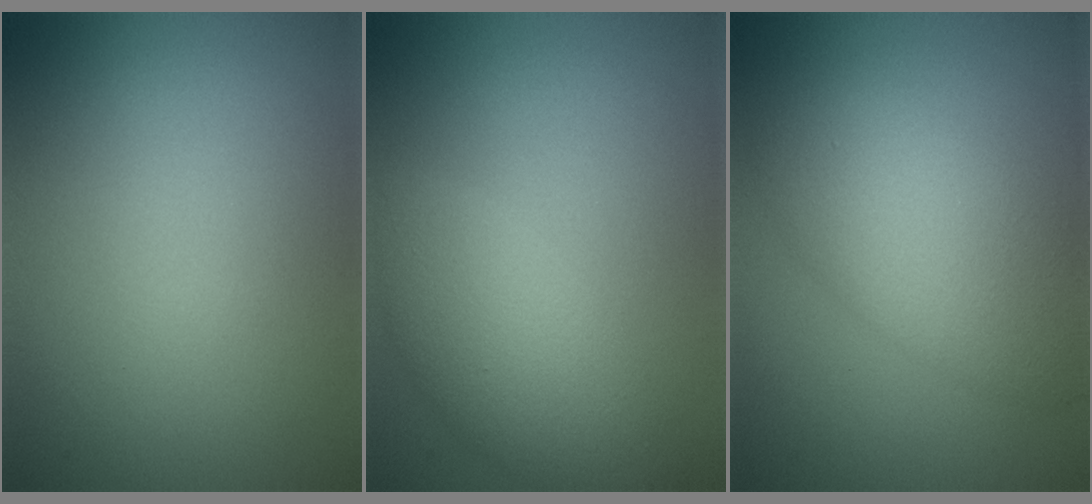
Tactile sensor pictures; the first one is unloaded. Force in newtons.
{"total": 4.7, "press": 4.7, "slide": 0.1}
{"total": 6.5, "press": 6.5, "slide": 0.3}